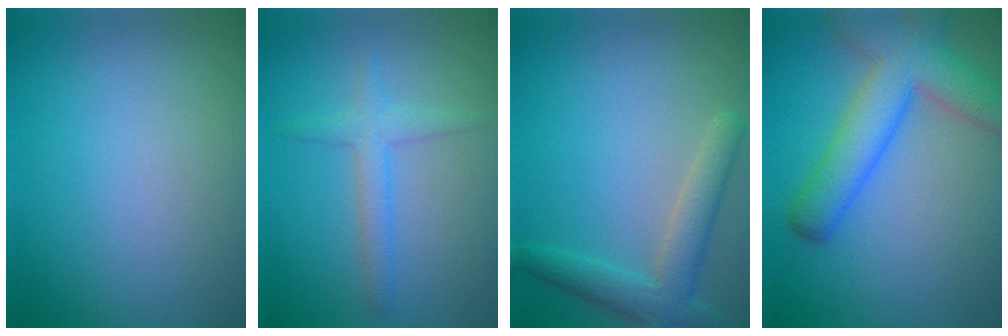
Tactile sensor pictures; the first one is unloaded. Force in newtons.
{"total": 2.3, "press": 2.3, "slide": 0.1}
{"total": 3.8, "press": 3.8, "slide": 0.2}
{"total": 6.9, "press": 6.9, "slide": 0.3}